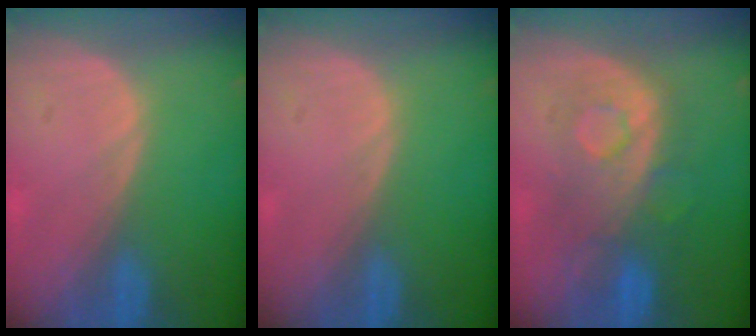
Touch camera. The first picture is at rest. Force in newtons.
{"total": 0.0}
{"total": 8.3, "press": 8.3, "slide": 0.9}